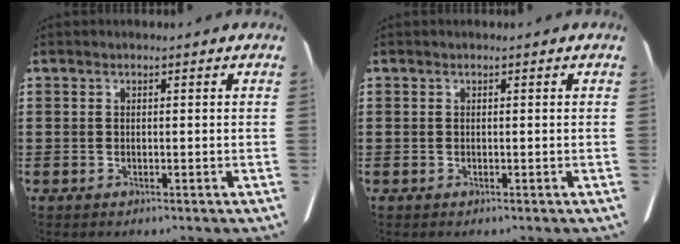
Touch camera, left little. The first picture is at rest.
{"total": 0.0}